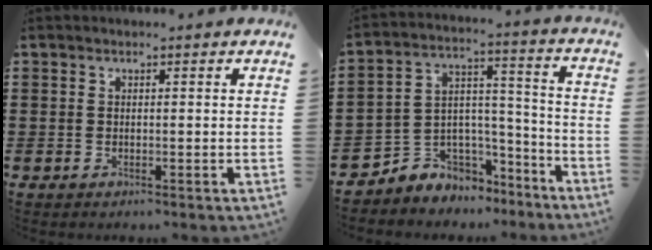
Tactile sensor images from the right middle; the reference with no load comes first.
{"total": 5.0, "force": [-3.7, 3.3, -0.8], "torque": [0.002, 0.005, -0.072]}